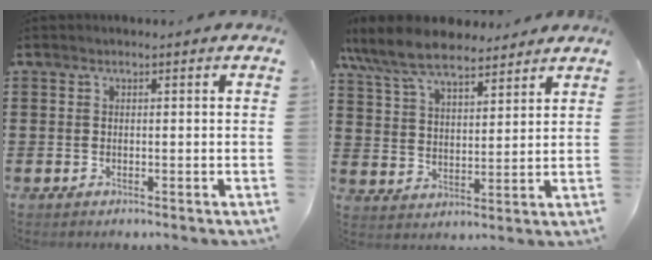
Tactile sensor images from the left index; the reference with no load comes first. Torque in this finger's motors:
{"motor_torque": [1.78, 0.36, 1.06, 0.21]}